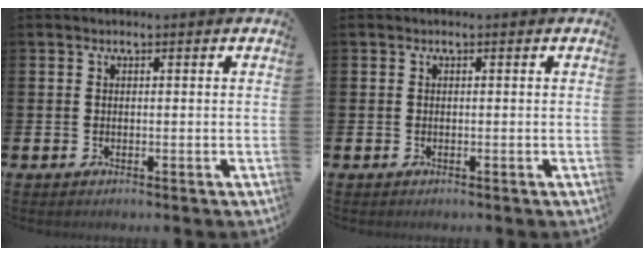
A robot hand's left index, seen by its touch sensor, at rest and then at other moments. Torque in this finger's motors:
{"motor_torque": [0.00, 0.00, 0.00, 0.00]}